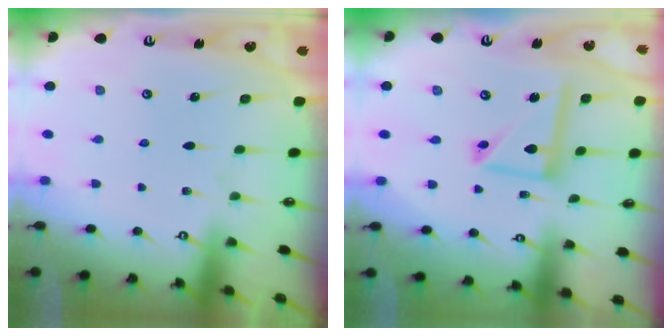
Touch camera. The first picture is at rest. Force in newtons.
{"total": 11.1, "press": 11.0, "slide": 1.0}